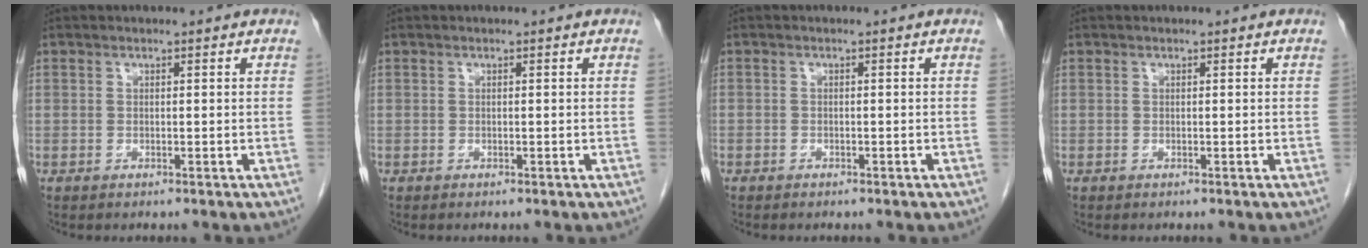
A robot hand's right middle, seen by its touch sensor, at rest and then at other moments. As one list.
[{"total": 0.0}, {"total": 0.8, "force": [-0.6, 0.5, 0.1], "torque": [-0.011, 0.001, -0.012]}, {"total": 0.0}]